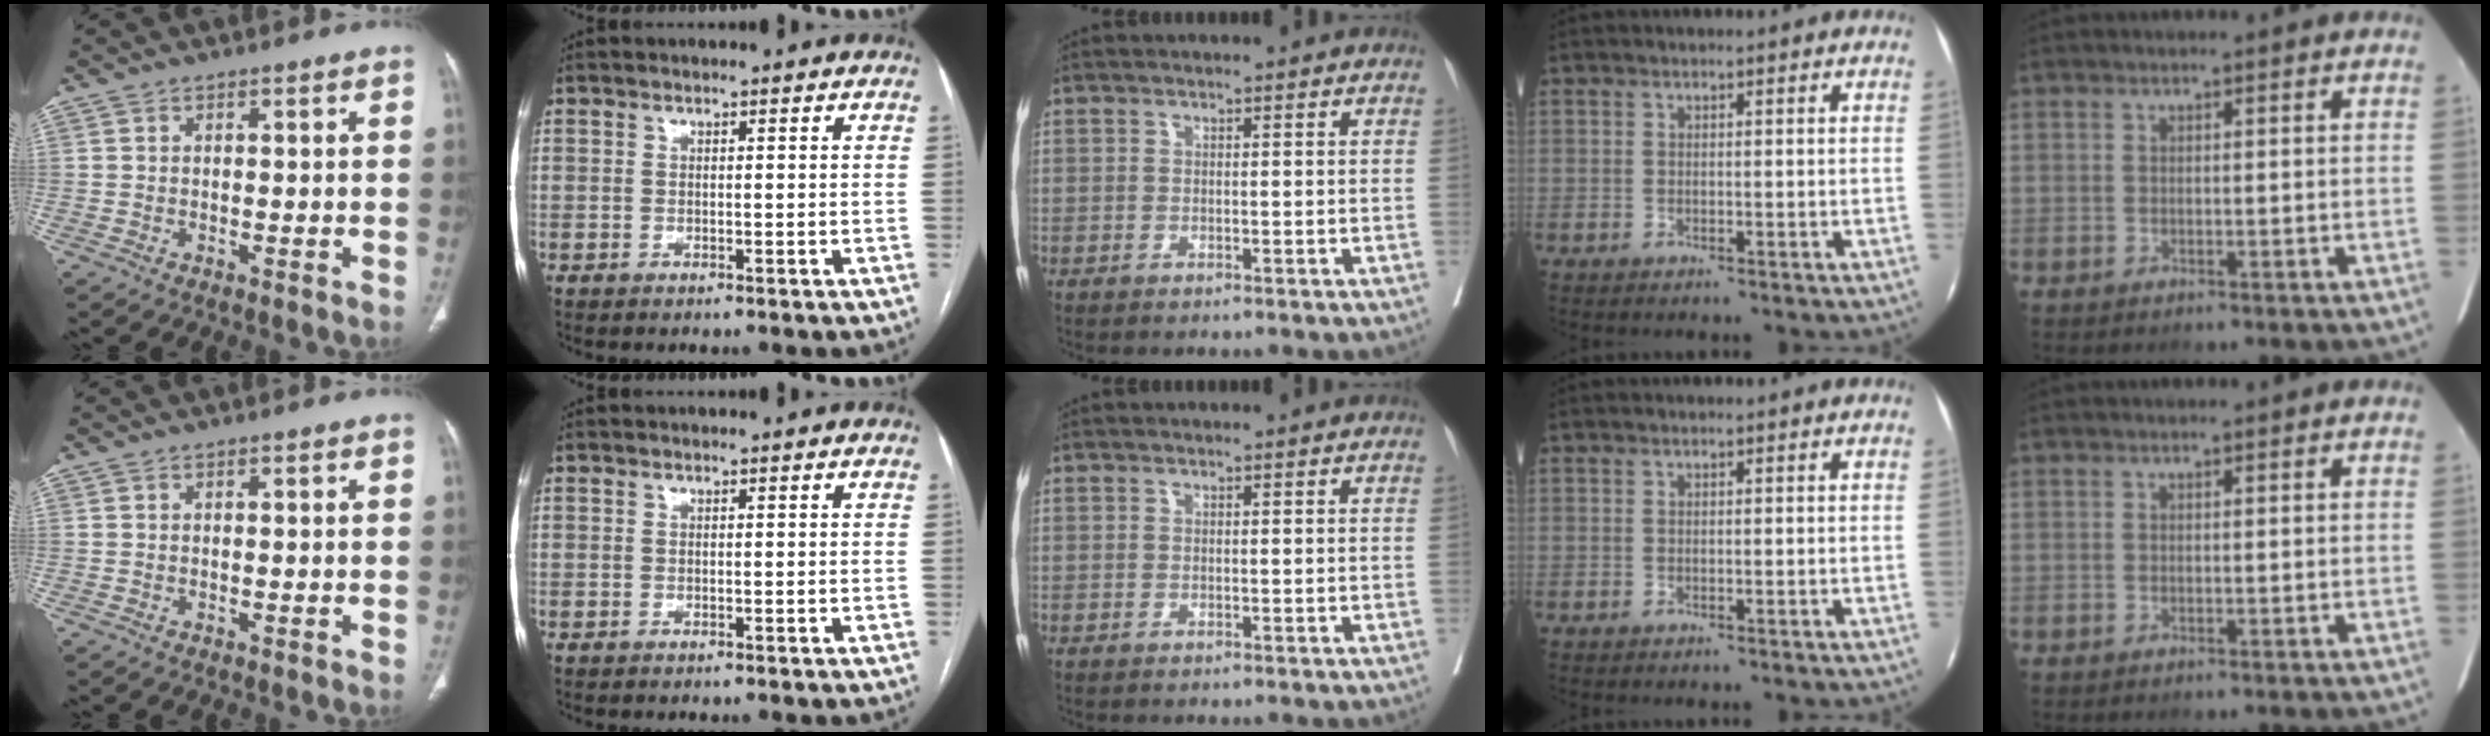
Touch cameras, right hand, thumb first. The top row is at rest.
{}